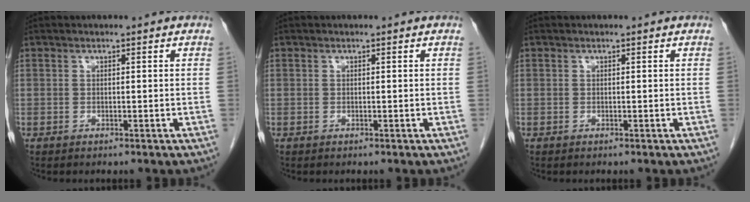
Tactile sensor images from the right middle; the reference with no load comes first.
{"total": 0.0}
{"total": 0.0}